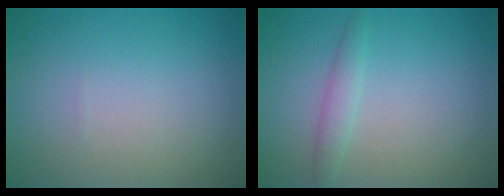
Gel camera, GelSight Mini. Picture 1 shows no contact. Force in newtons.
{"total": 1.6, "press": 1.6, "slide": 0.1}